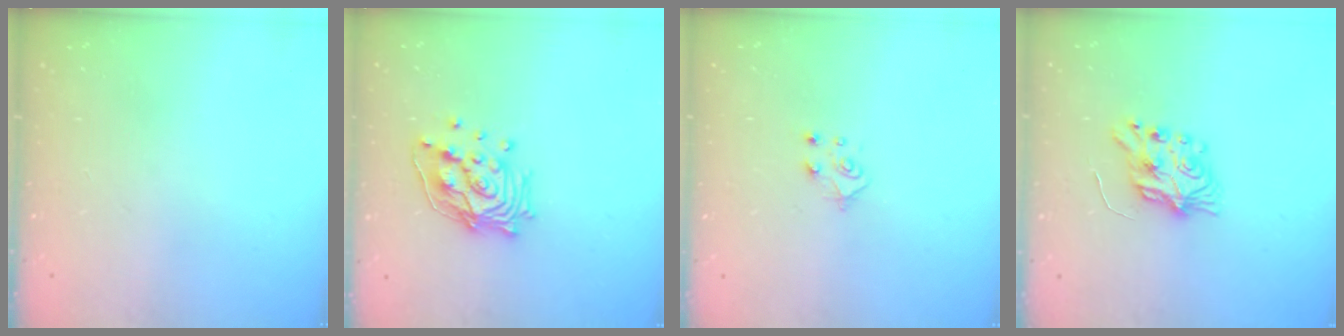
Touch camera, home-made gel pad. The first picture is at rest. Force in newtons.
{"total": 14.4, "press": 14.3, "slide": 1.6}
{"total": 5.5, "press": 5.5, "slide": 0.6}
{"total": 7.4, "press": 7.3, "slide": 0.7}